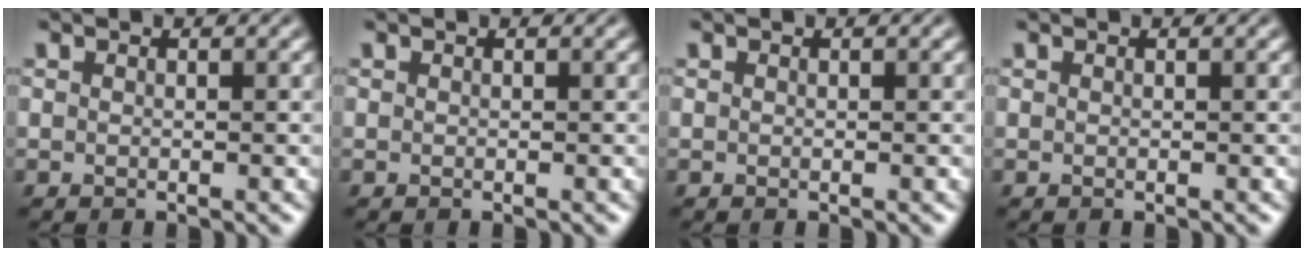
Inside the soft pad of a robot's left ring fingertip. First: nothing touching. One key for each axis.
{"total": 0.0}
{"total": 0.0}
{"total": 0.0}